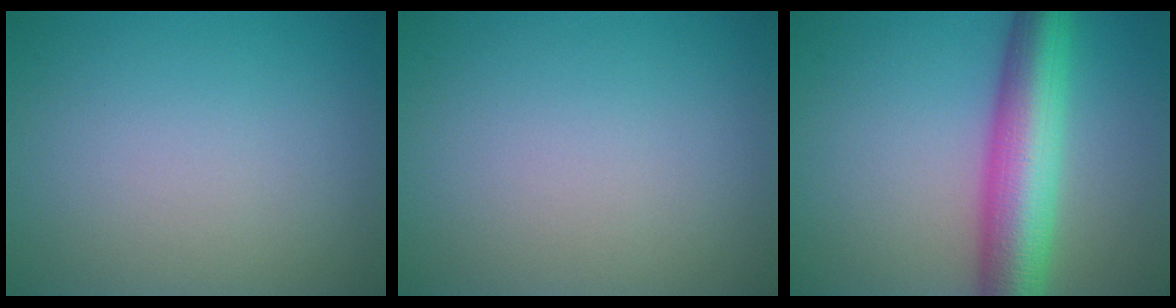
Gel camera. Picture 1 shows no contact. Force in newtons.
{"total": 0.0}
{"total": 9.1, "press": 9.1, "slide": 0.2}